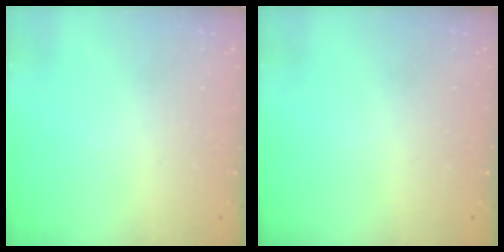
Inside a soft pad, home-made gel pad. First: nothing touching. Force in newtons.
{"total": 0.0}